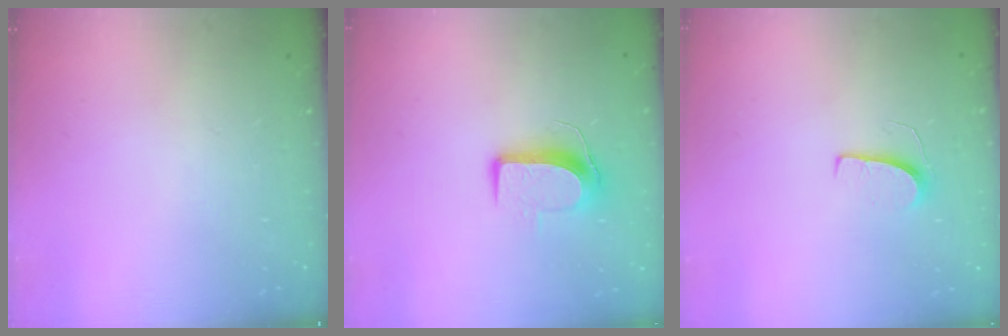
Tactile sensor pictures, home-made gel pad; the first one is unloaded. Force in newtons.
{"total": 9.0, "press": 9.0, "slide": 0.2}
{"total": 5.8, "press": 5.7, "slide": 0.4}